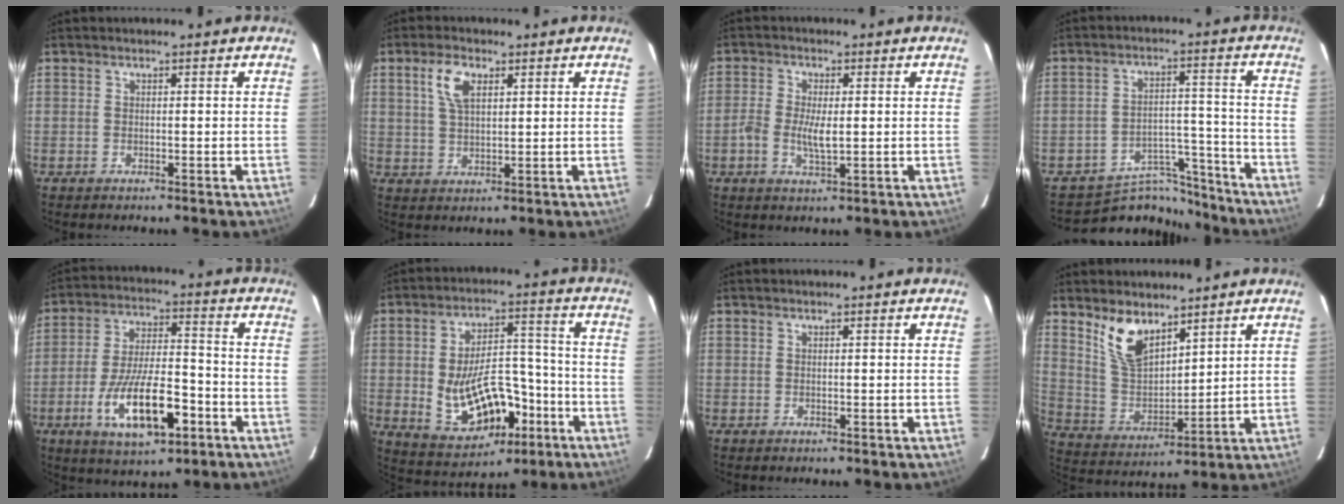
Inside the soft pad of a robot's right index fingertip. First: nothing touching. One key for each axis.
{"total": 5.6, "fx": 2.5, "fy": 2.8, "fz": 4.2, "tx": -0.082, "ty": 0.010, "tz": 0.048}
{"total": 4.7, "fx": -0.7, "fy": 1.9, "fz": 4.3, "tx": -0.092, "ty": -0.002, "tz": -0.017}
{"total": 10.4, "fx": -9.7, "fy": 3.7, "fz": 0.4, "tx": -0.013, "ty": 0.040, "tz": -0.147}
{"total": 15.2, "fx": -6.5, "fy": 5.3, "fz": 12.7, "tx": -0.246, "ty": -0.010, "tz": -0.103}
{"total": 15.5, "fx": -5.1, "fy": 8.2, "fz": 12.1, "tx": -0.220, "ty": 0.012, "tz": -0.048}
{"total": 0.0}
{"total": 9.9, "fx": 6.8, "fy": 4.4, "fz": 5.7, "tx": -0.110, "ty": 0.001, "tz": 0.143}